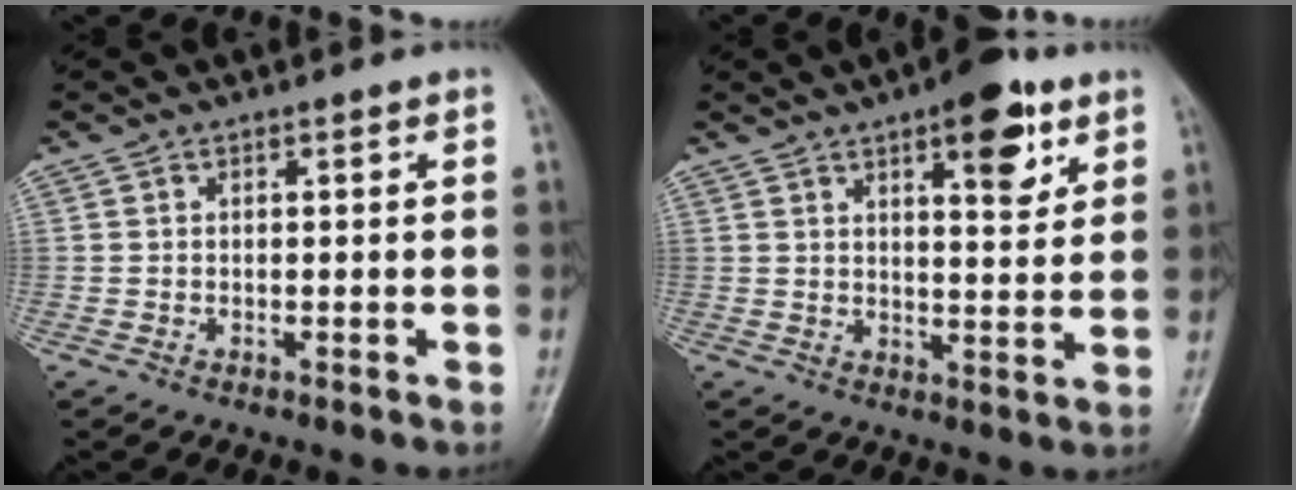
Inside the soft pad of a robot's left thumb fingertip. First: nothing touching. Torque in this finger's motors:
{"motor_torque": [1.52, 0.94, 0.90, -1.00, 0.25]}